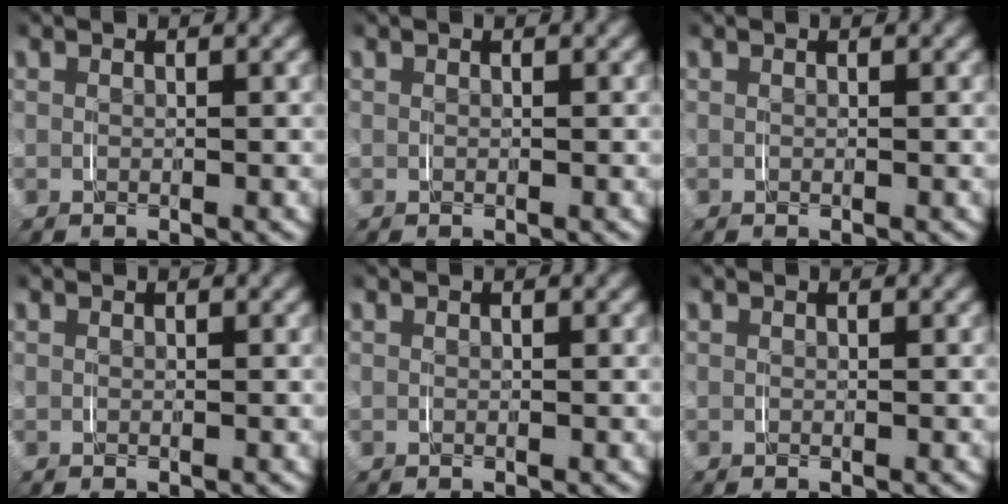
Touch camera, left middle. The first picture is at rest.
{"total": 0.0}
{"total": 0.0}
{"total": 0.0}
{"total": 0.0}
{"total": 0.0}